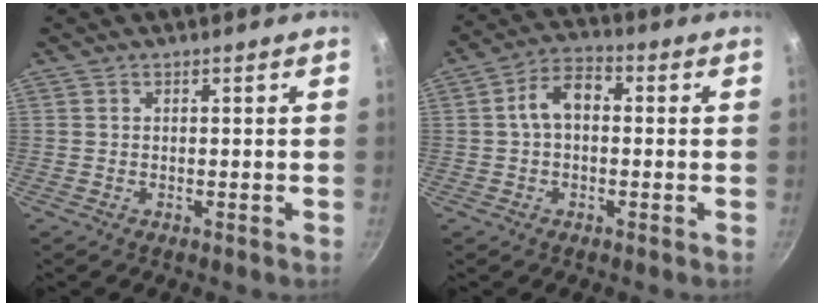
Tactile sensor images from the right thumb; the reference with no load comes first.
{"total": 7.0, "force": [0.3, 4.6, 5.3], "torque": [-0.078, 0.026, -0.005]}